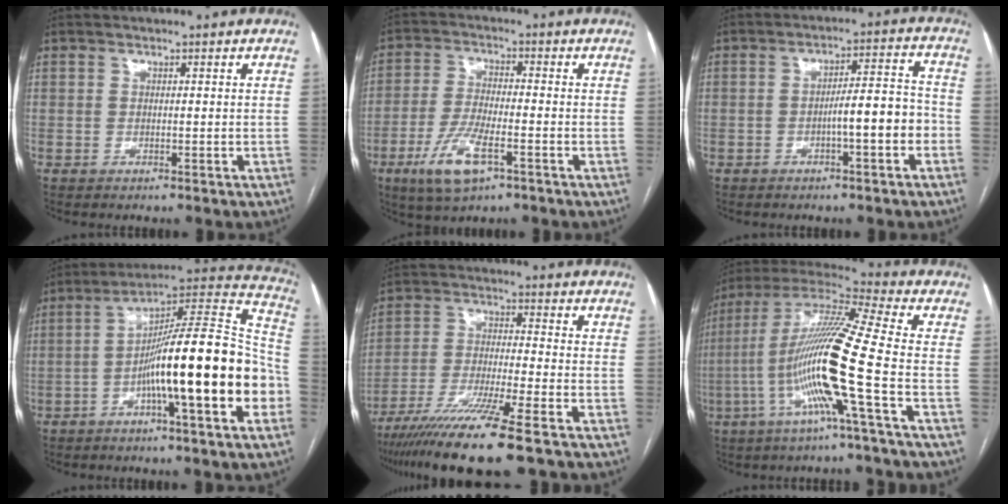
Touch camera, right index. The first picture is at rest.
{"total": 9.2, "force": [-4.5, 2.4, 7.6], "torque": [-0.160, -0.015, -0.080]}
{"total": 6.9, "force": [-2.5, 0.9, 6.3], "torque": [-0.099, 0.026, -0.035]}
{"total": 21.6, "force": [-5.3, 1.4, 20.9], "torque": [-0.285, 0.025, -0.083]}
{"total": 13.7, "force": [-10.0, -1.1, 9.3], "torque": [-0.174, -0.044, -0.171]}
{"total": 17.4, "force": [-4.7, -1.3, 16.8], "torque": [-0.330, -0.003, -0.103]}